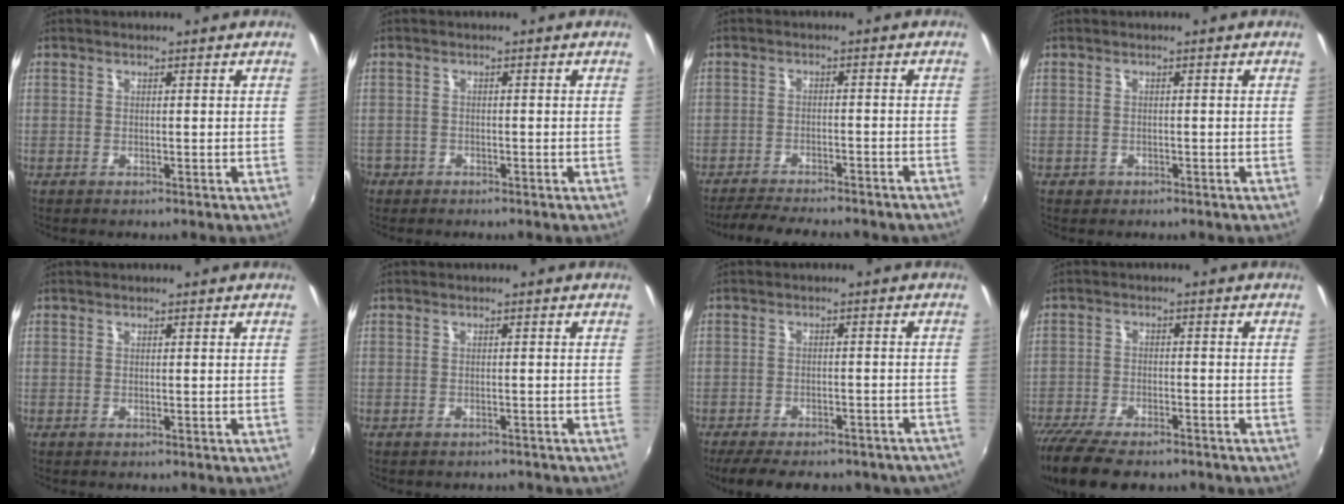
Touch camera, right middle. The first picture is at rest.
{"total": 2.9, "force": [-1.8, 2.3, 0.6], "torque": [-0.023, -0.003, -0.032]}
{"total": 11.9, "force": [-10.4, 2.1, 5.4], "torque": [-0.115, -0.020, -0.149]}
{"total": 1.3, "force": [-0.6, 1.1, 0.3], "torque": [-0.008, -0.002, -0.007]}
{"total": 0.0}
{"total": 2.7, "force": [-2.4, 1.0, 0.7], "torque": [-0.017, -0.012, -0.029]}
{"total": 17.9, "force": [-14.8, 6.3, 7.9], "torque": [-0.161, -0.016, -0.183]}
{"total": 13.8, "force": [-11.1, 4.3, 7.0], "torque": [-0.162, -0.044, -0.187]}